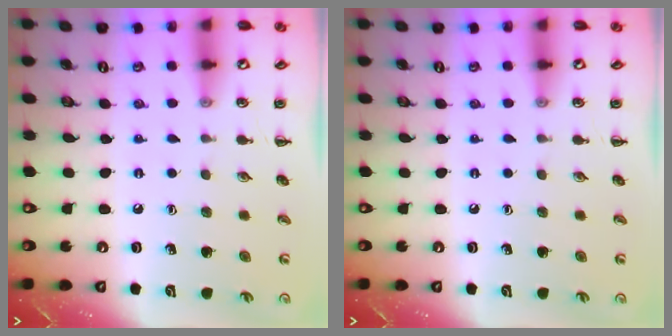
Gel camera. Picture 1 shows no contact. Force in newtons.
{"total": 0.0}